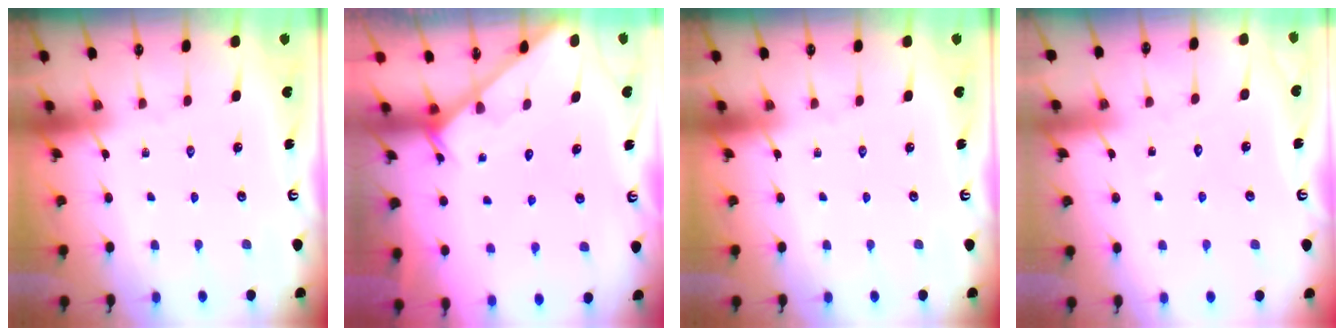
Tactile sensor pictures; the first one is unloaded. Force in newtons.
{"total": 2.0, "press": 2.0, "slide": 0.1}
{"total": 0.0}
{"total": 4.3, "press": 4.3, "slide": 0.4}